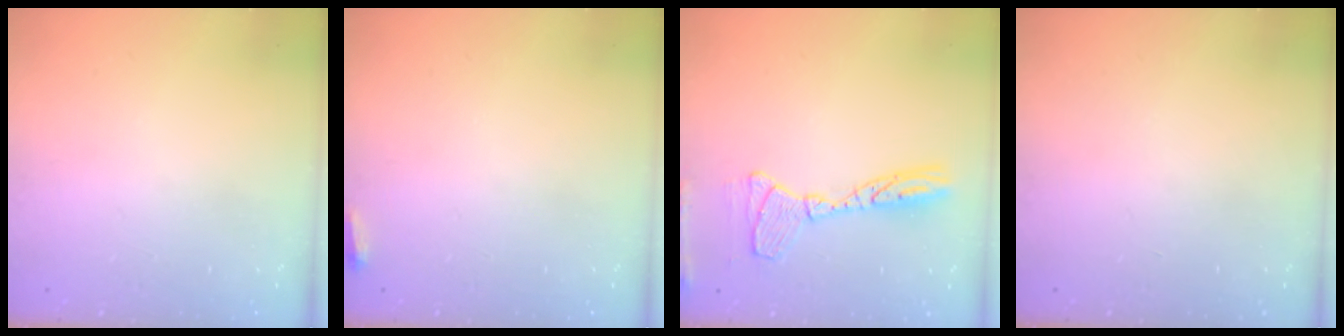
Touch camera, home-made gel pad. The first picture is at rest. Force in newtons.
{"total": 2.7, "press": 2.6, "slide": 0.9}
{"total": 14.2, "press": 14.1, "slide": 1.2}
{"total": 0.0}